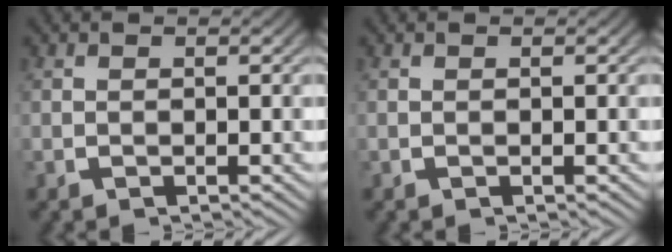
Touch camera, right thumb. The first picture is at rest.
{"total": 0.0}